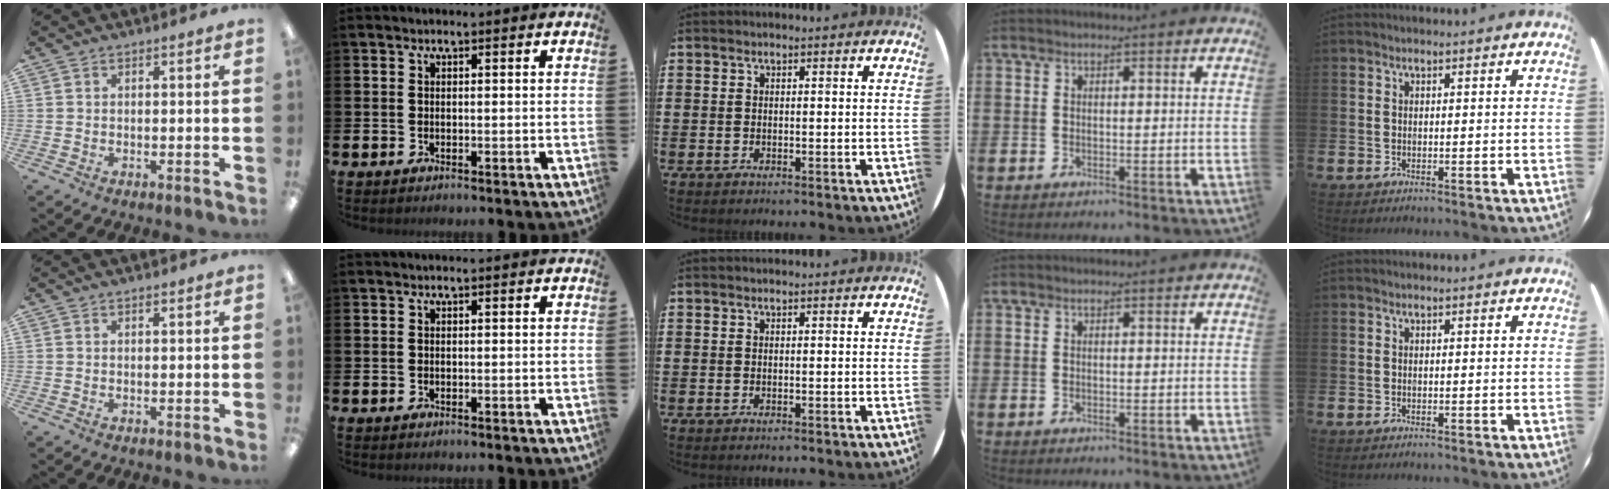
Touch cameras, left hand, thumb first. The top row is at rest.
{"thumb": {"total": 0.7, "force": [0.6, 0.1, 0.3], "torque": [-0.006, 0.001, 0.011]}}